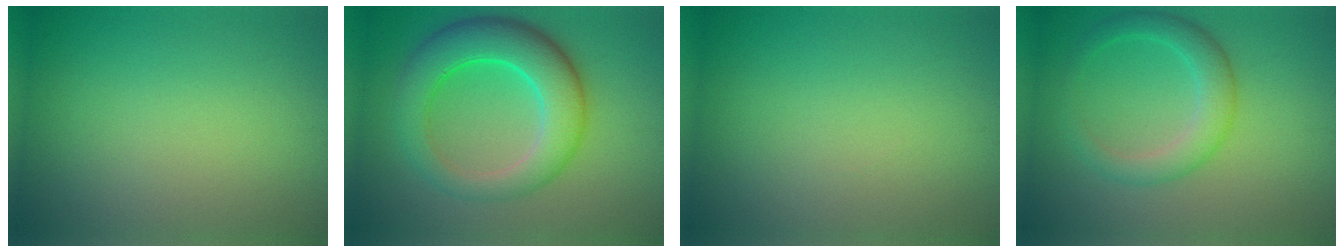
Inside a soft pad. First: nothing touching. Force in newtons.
{"total": 8.0, "press": 8.0, "slide": 0.2}
{"total": 0.0}
{"total": 2.6, "press": 2.6, "slide": 0.2}